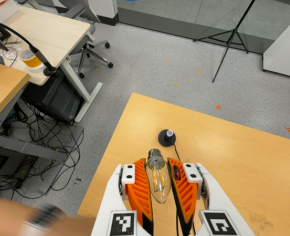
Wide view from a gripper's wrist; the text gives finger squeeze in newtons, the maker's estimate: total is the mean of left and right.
{"total": 20.4, "left": 22.3, "right": 18.4}